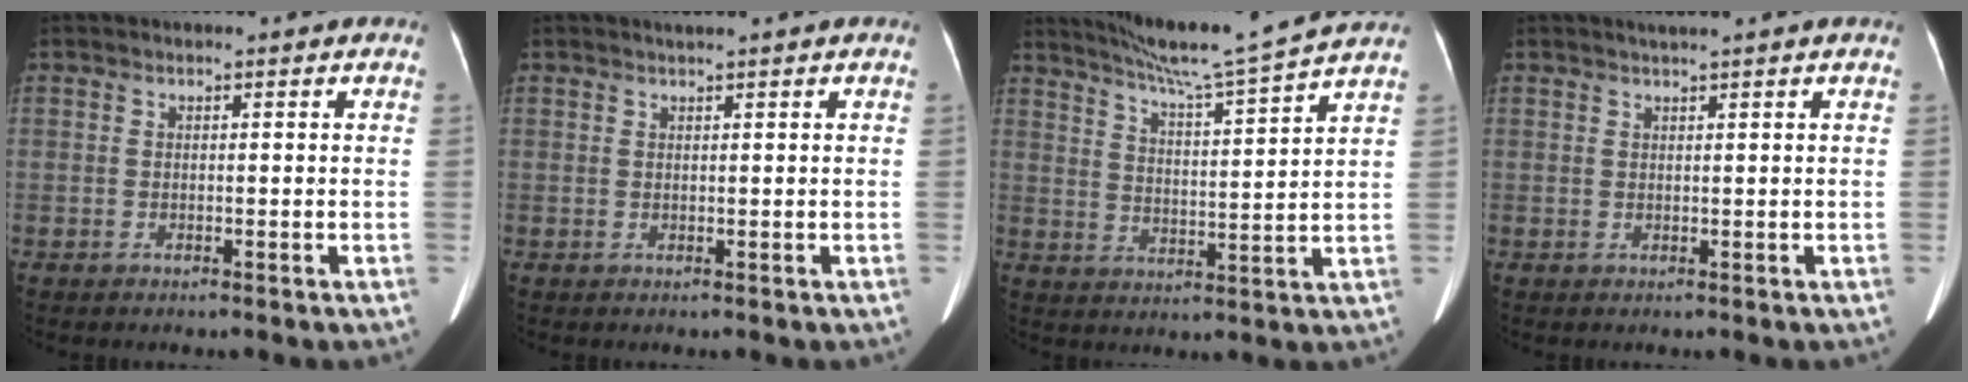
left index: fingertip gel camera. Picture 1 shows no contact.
{"total": 0.7, "force": [0.6, -0.2, 0.4], "torque": [-0.011, 0.001, 0.016]}
{"total": 14.1, "force": [12.5, -2.3, 6.2], "torque": [-0.108, -0.017, 0.182]}
{"total": 1.3, "force": [1.0, -0.4, 0.7], "torque": [-0.014, 0.000, 0.024]}